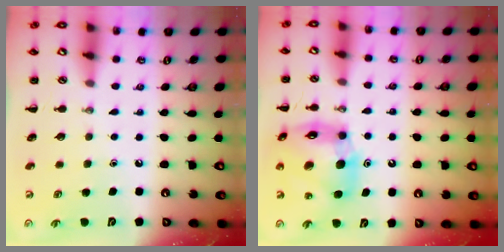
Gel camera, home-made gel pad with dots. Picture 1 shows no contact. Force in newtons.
{"total": 13.2, "press": 12.8, "slide": 3.2}